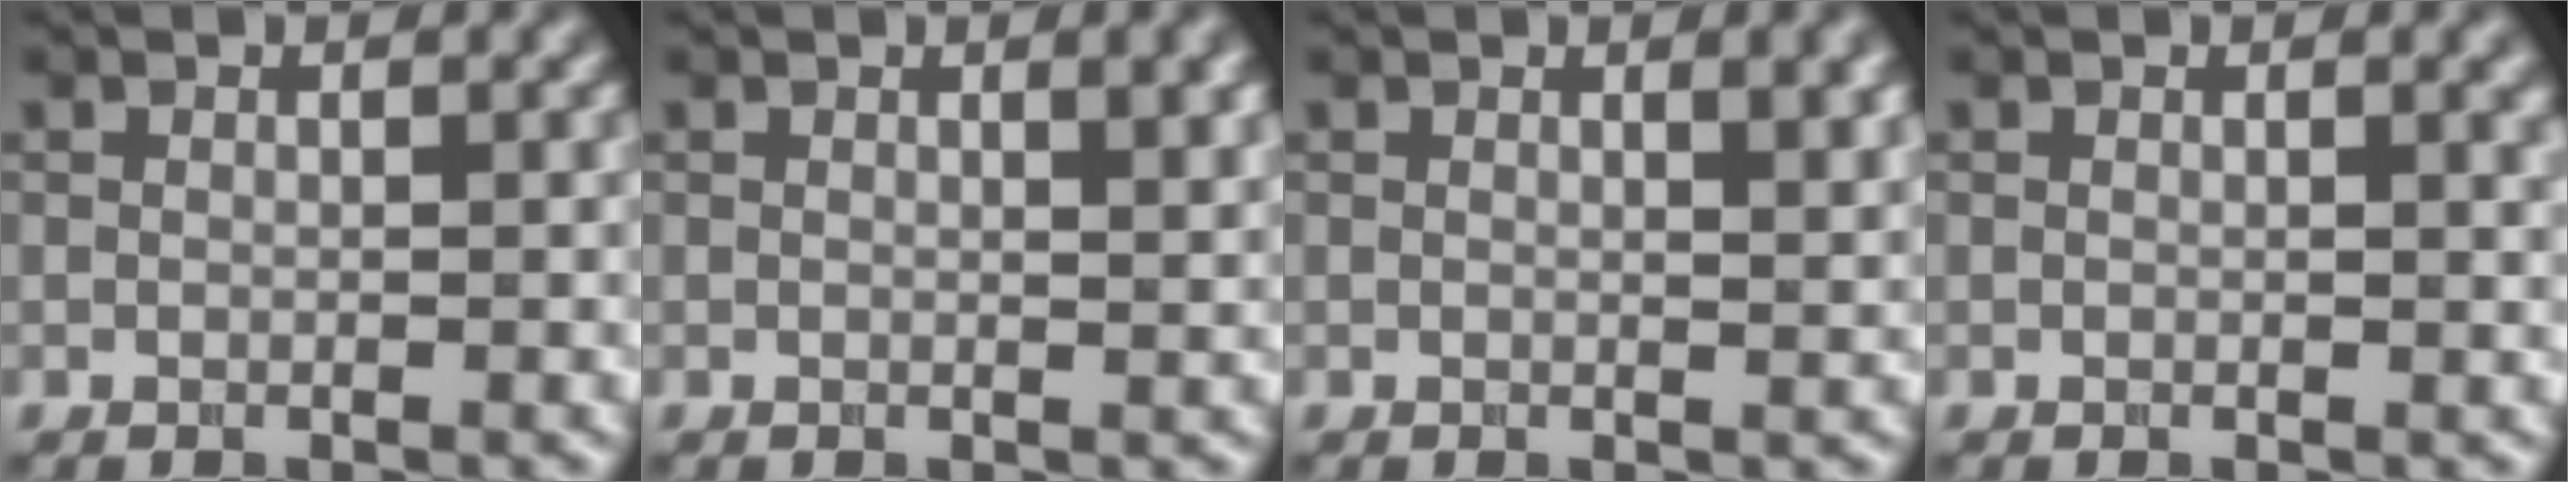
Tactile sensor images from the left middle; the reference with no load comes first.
{"total": 2.6, "force": [1.2, 0.8, 2.1], "torque": [-0.017, 0.003, 0.016]}
{"total": 2.9, "force": [1.3, 1.0, 2.4], "torque": [-0.018, 0.002, 0.019]}
{"total": 1.4, "force": [0.6, 0.5, 1.1], "torque": [-0.008, 0.003, 0.006]}